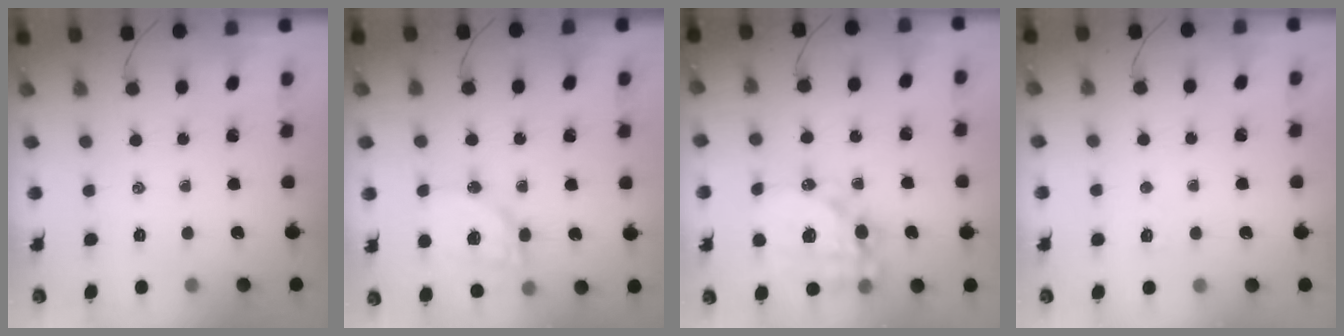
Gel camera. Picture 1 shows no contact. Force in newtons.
{"total": 13.9, "press": 13.6, "slide": 2.9}
{"total": 16.8, "press": 16.4, "slide": 3.7}
{"total": 2.3, "press": 2.1, "slide": 0.8}